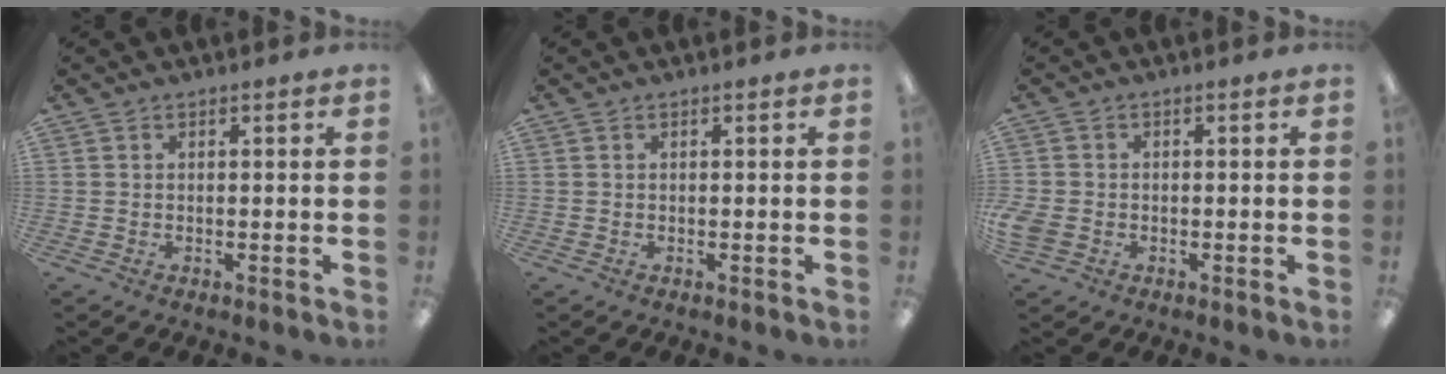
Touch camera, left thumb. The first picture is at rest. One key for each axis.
{"total": 0.0}
{"total": 3.8, "fx": -0.9, "fy": 3.2, "fz": 2.0, "tx": -0.046, "ty": 0.004, "tz": -0.016}